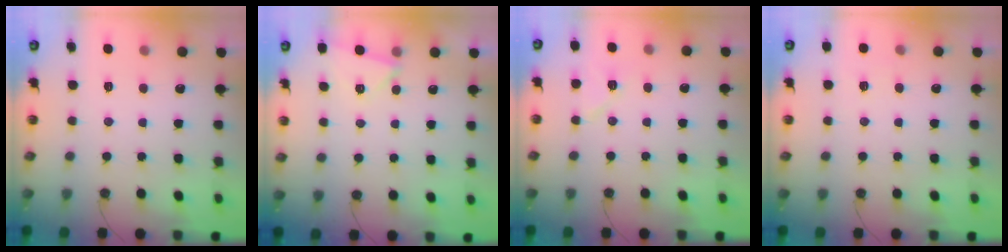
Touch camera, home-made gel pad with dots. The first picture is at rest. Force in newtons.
{"total": 2.4, "press": 2.0, "slide": 1.2}
{"total": 6.8, "press": 6.6, "slide": 1.7}
{"total": 2.5, "press": 2.4, "slide": 0.4}